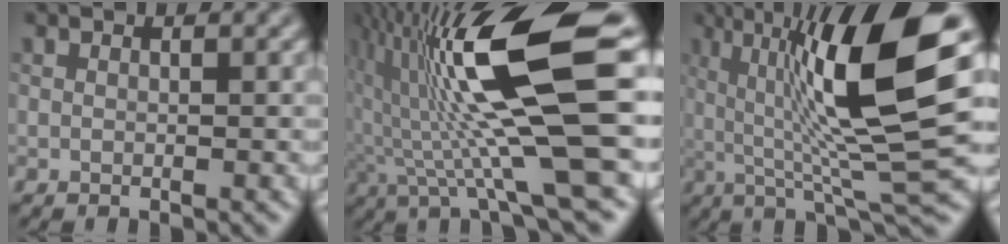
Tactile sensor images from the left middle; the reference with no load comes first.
{"total": 13.5, "force": [1.2, 2.5, 13.2], "torque": [-0.240, 0.006, 0.026]}
{"total": 12.1, "force": [2.7, 2.0, 11.7], "torque": [-0.191, 0.009, 0.052]}